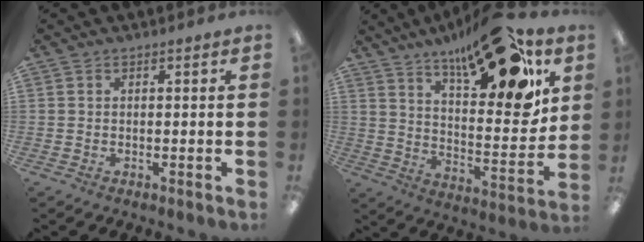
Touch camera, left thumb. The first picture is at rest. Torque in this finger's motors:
{"motor_torque": [2.40, 2.61, 1.85, -0.92, 0.11]}